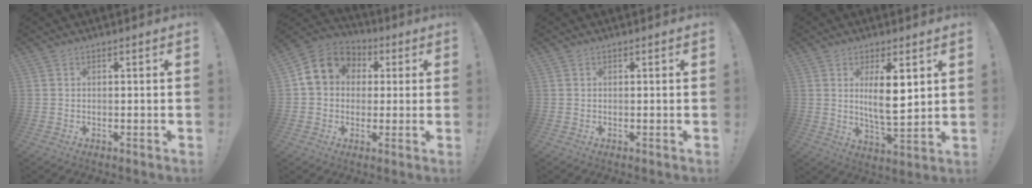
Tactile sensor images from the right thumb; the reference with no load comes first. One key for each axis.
{"total": 10.8, "fx": 2.6, "fy": 9.2, "fz": 4.9, "tx": -0.072, "ty": 0.001, "tz": 0.056}
{"total": 0.0}
{"total": 10.0, "fx": 2.6, "fy": 2.9, "fz": 9.2, "tx": -0.164, "ty": -0.013, "tz": 0.039}